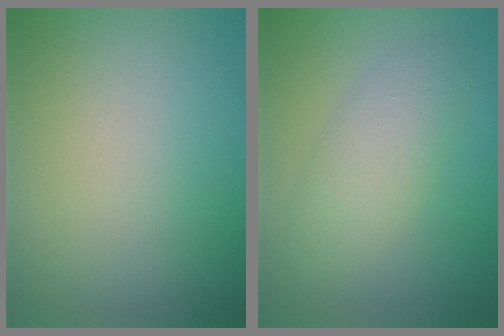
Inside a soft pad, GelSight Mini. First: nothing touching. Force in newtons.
{"total": 3.4, "press": 3.4, "slide": 0.2}